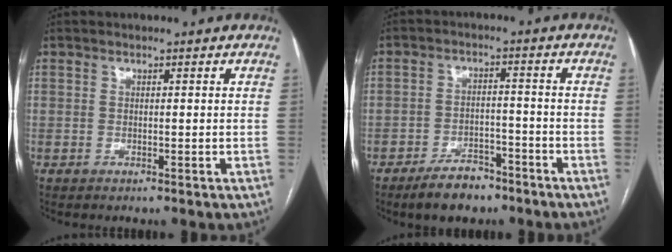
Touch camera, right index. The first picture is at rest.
{"total": 6.6, "force": [-5.0, 3.0, 3.1], "torque": [-0.058, 0.003, -0.081]}